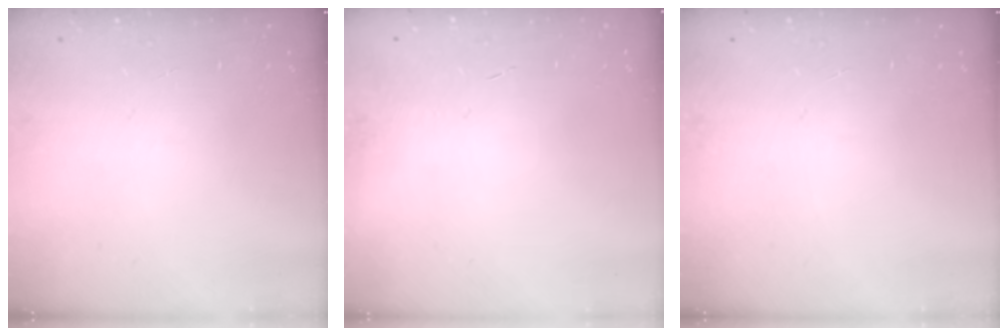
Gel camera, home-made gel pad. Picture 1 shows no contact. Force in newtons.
{"total": 0.0}
{"total": 0.0}